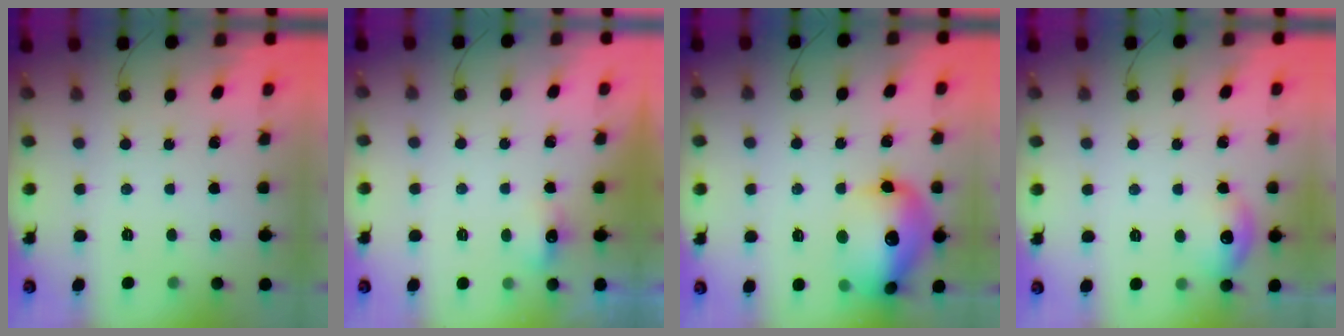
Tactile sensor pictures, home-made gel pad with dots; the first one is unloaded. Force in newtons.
{"total": 4.7, "press": 4.4, "slide": 1.6}
{"total": 20.3, "press": 20.2, "slide": 2.0}
{"total": 10.1, "press": 8.3, "slide": 5.8}